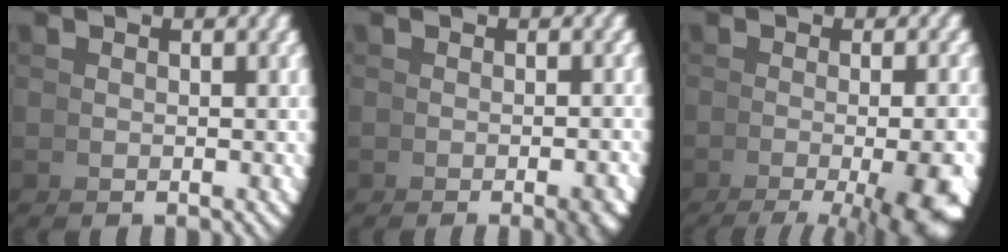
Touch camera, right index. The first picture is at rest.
{"total": 2.5, "force": [-1.3, 0.6, 2.1], "torque": [-0.019, 0.005, -0.022]}
{"total": 11.7, "force": [-5.2, 4.4, 9.5], "torque": [-0.113, -0.031, -0.060]}